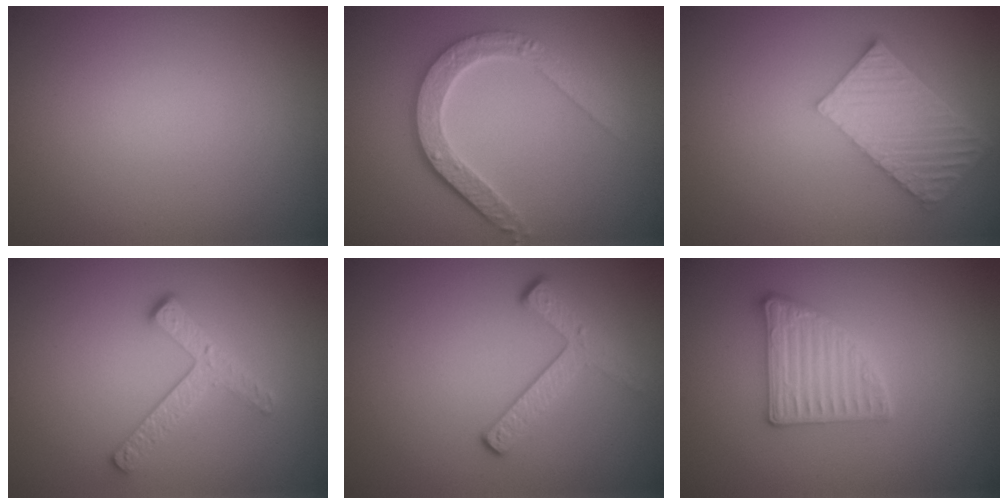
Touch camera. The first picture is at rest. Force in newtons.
{"total": 4.8, "press": 3.7, "slide": 3.0}
{"total": 5.9, "press": 4.3, "slide": 4.0}
{"total": 2.9, "press": 2.4, "slide": 1.6}
{"total": 2.9, "press": 2.3, "slide": 1.7}
{"total": 2.8, "press": 2.8, "slide": 0.4}